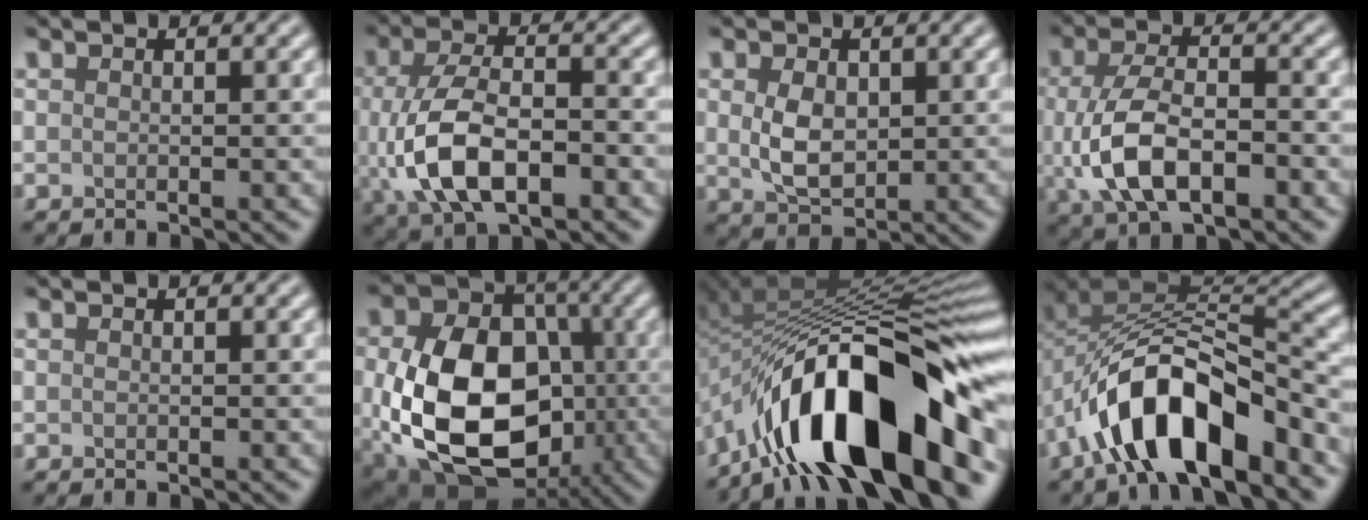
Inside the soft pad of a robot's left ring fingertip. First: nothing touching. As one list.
[{"total": 8.4, "force": [-2.0, 4.5, 6.8], "torque": [-0.145, -0.005, -0.038]}, {"total": 3.7, "force": [0.4, 2.4, 2.7], "torque": [-0.062, -0.001, 0.012]}, {"total": 7.3, "force": [-1.6, 3.8, 6.0], "torque": [-0.125, -0.007, -0.030]}, {"total": 0.0}, {"total": 14.7, "force": [-2.5, 10.5, 10.0], "torque": [-0.200, -0.034, -0.044]}, {"total": 15.5, "force": [-7.9, 5.3, 12.2], "torque": [-0.180, 0.016, -0.132]}, {"total": 11.0, "force": [-5.4, 5.0, 8.2], "torque": [-0.127, 0.007, -0.096]}]